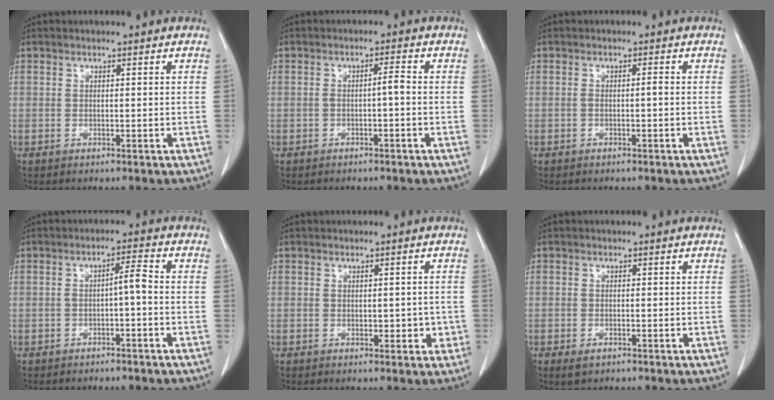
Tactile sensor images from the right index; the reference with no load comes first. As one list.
[{"total": 1.8, "force": [-0.5, 0.1, 1.7], "torque": [-0.027, 0.004, -0.010]}, {"total": 0.8, "force": [-0.3, 0.0, 0.8], "torque": [-0.013, 0.002, -0.005]}, {"total": 3.0, "force": [-0.8, 0.3, 2.8], "torque": [-0.044, 0.010, -0.014]}, {"total": 2.5, "force": [-0.4, 1.6, 1.8], "torque": [-0.015, 0.006, -0.001]}, {"total": 1.6, "force": [-1.0, 0.8, 1.0], "torque": [-0.019, -0.001, -0.011]}]